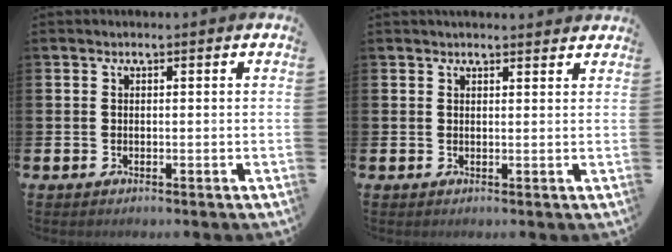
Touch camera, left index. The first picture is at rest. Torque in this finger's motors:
{"motor_torque": [0.38, -0.41, 0.10, 0.01]}